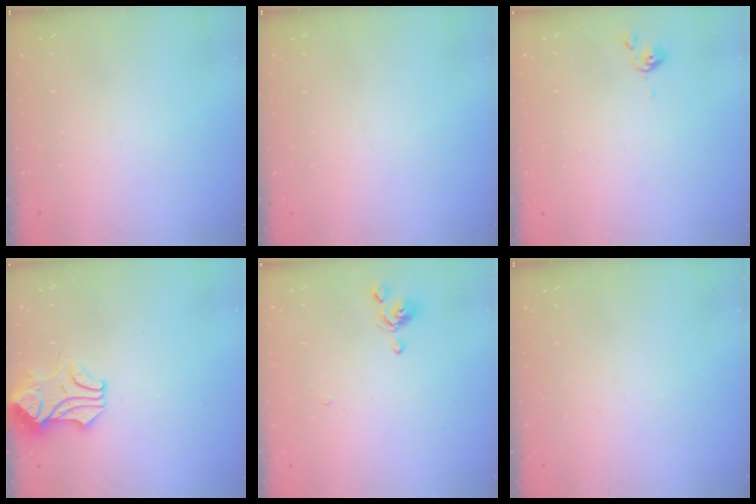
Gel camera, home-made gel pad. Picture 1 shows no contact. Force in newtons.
{"total": 0.0}
{"total": 0.0}
{"total": 1.4, "press": 1.3, "slide": 0.5}
{"total": 1.4, "press": 1.3, "slide": 0.6}
{"total": 0.0}